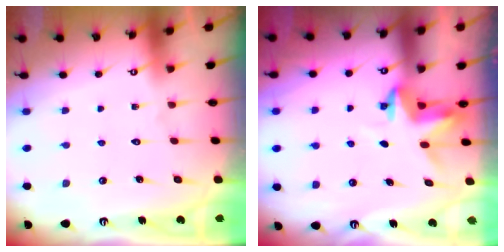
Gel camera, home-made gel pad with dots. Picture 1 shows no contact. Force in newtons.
{"total": 3.9, "press": 3.9, "slide": 0.3}